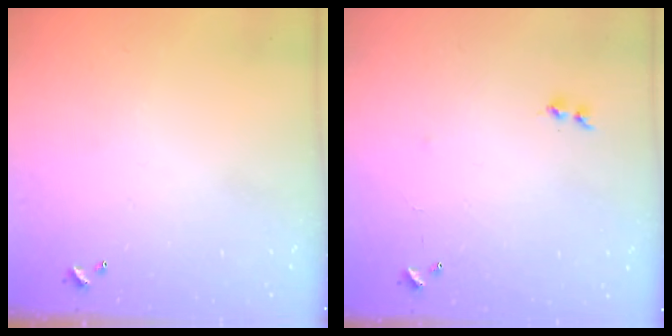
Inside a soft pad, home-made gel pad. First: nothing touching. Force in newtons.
{"total": 6.8, "press": 6.8, "slide": 0.6}